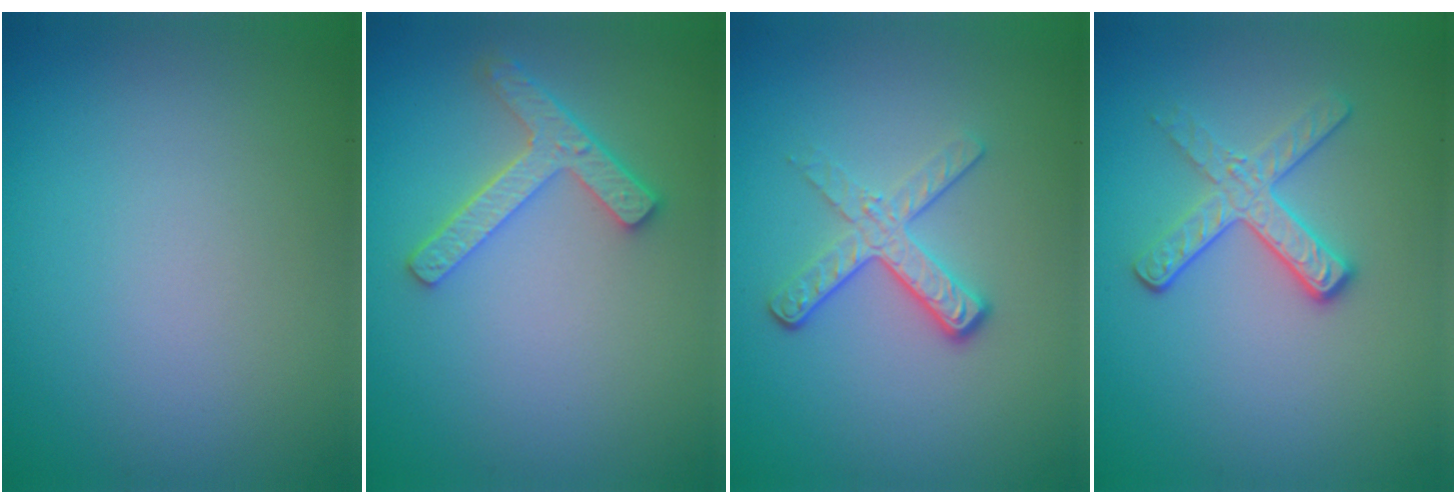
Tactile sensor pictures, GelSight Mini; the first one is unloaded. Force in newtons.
{"total": 3.7, "press": 2.8, "slide": 2.3}
{"total": 3.5, "press": 2.4, "slide": 2.5}
{"total": 2.9, "press": 2.6, "slide": 1.3}